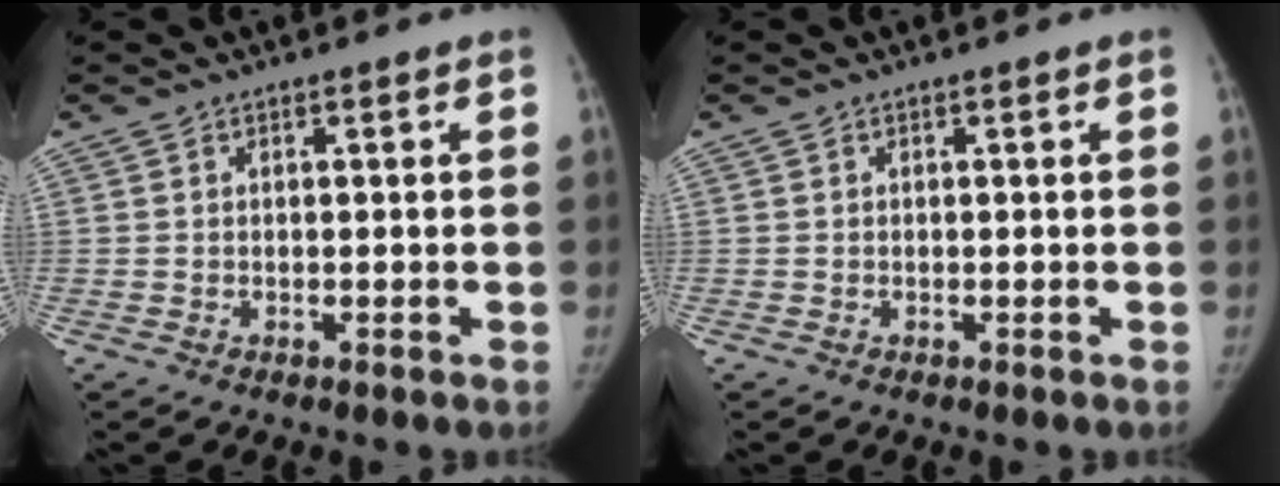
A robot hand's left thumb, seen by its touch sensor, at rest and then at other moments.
{"total": 0.0}